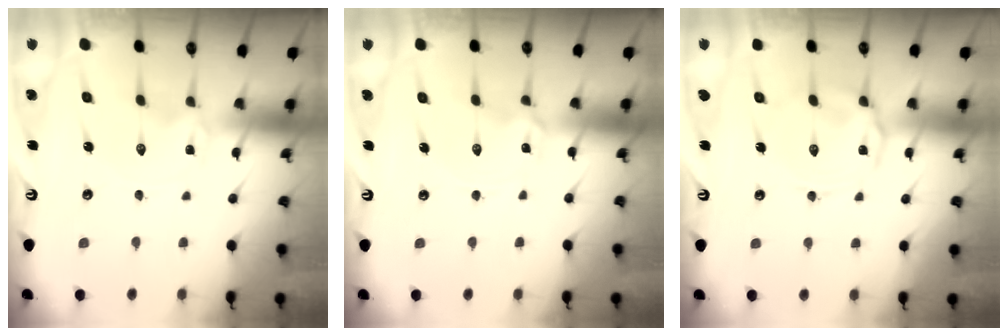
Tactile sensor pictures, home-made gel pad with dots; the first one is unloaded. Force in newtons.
{"total": 1.7, "press": 1.7, "slide": 0.1}
{"total": 4.3, "press": 4.2, "slide": 0.7}